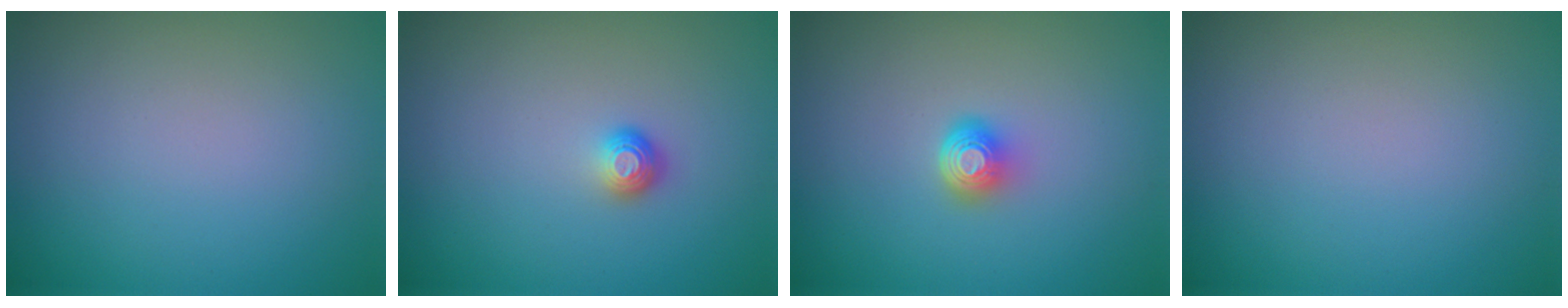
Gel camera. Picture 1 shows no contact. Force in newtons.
{"total": 1.2, "press": 1.0, "slide": 0.6}
{"total": 2.0, "press": 1.4, "slide": 1.4}
{"total": 0.0}